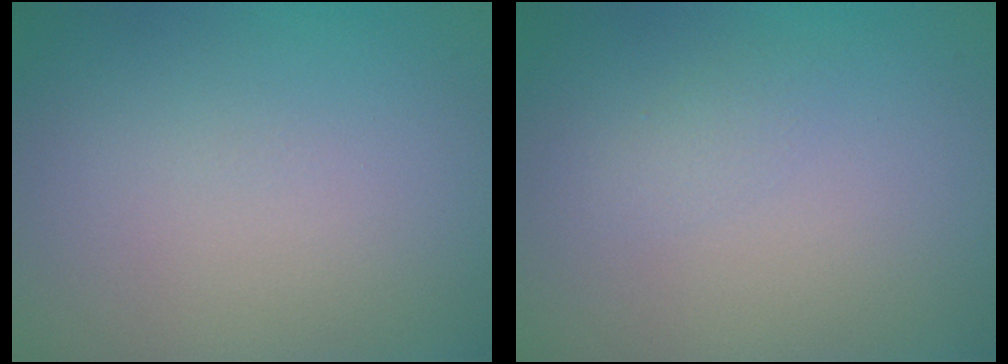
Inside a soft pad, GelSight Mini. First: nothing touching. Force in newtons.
{"total": 0.8, "press": 0.8, "slide": 0.0}